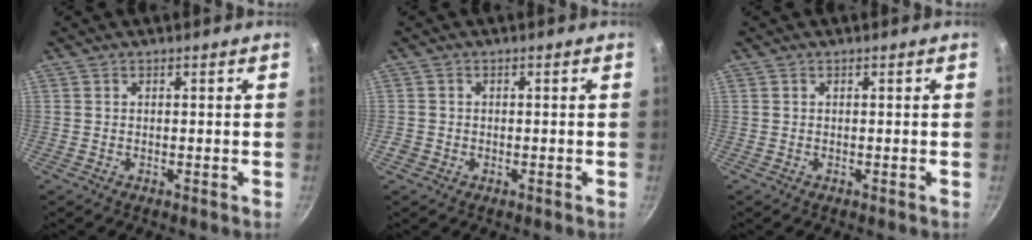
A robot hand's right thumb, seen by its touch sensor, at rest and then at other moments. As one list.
[{"total": 1.5, "force": [-0.6, 1.3, 0.5], "torque": [-0.009, 0.001, -0.011]}, {"total": 0.0}]